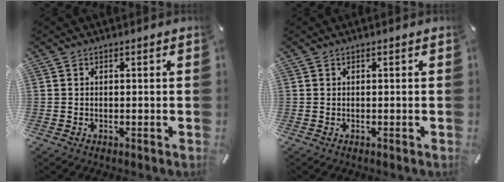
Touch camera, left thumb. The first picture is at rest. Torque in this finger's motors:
{"motor_torque": [0.00, 0.00, 0.00, 0.00, 0.00]}